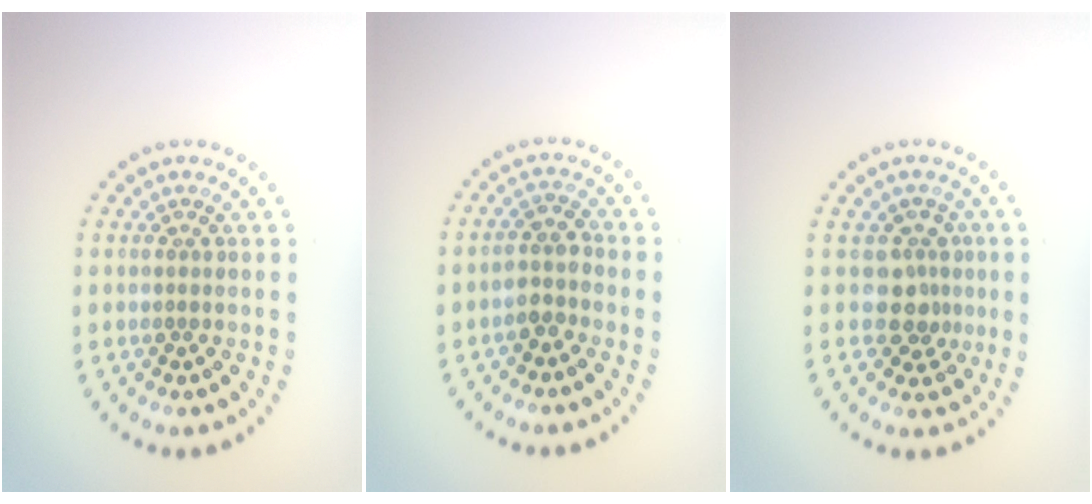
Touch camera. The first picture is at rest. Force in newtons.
{"total": 2.1, "press": 1.8, "slide": 0.9}
{"total": 2.7, "press": 2.1, "slide": 1.7}